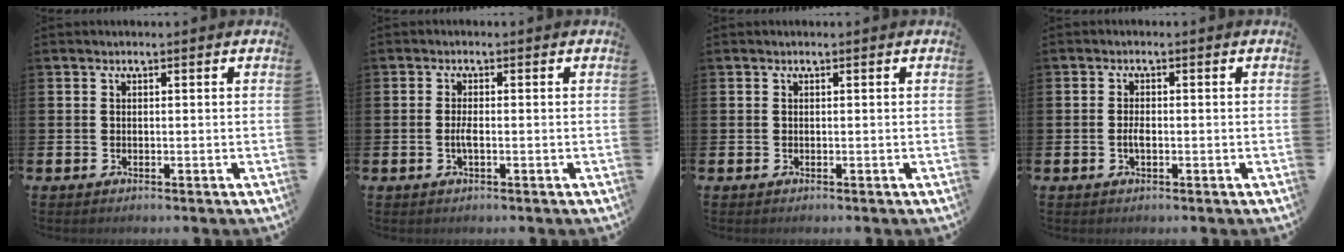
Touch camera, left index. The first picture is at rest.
{"total": 1.6, "force": [-0.4, 0.4, 1.5], "torque": [-0.034, 0.003, -0.007]}
{"total": 0.0}
{"total": 1.8, "force": [-0.4, 0.7, 1.6], "torque": [-0.021, -0.003, -0.011]}